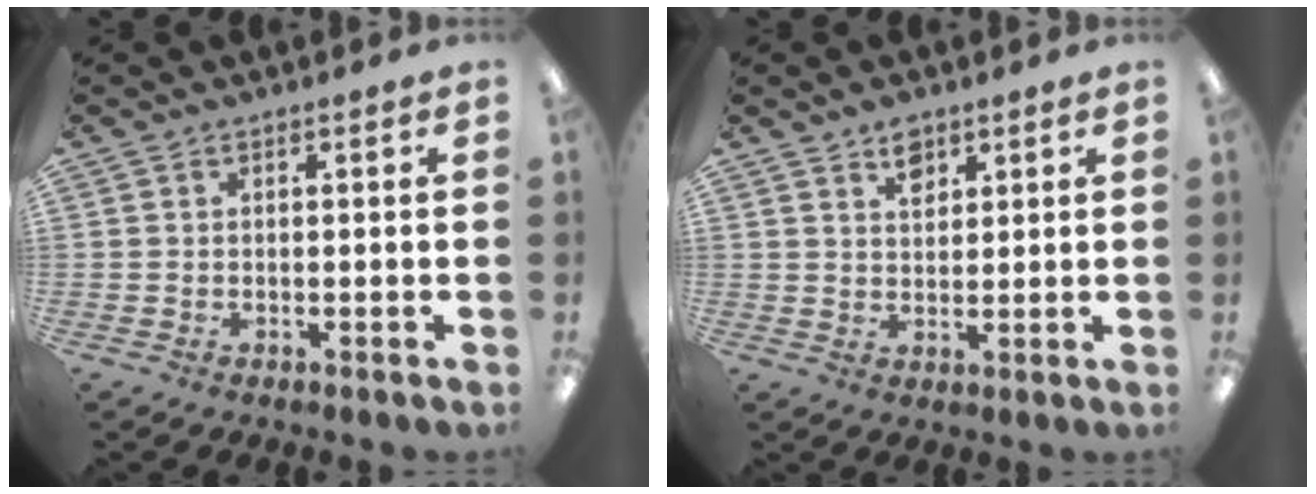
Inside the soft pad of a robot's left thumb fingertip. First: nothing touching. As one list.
[{"total": 4.1, "force": [3.0, 2.3, 1.5], "torque": [-0.013, -0.014, 0.052]}]